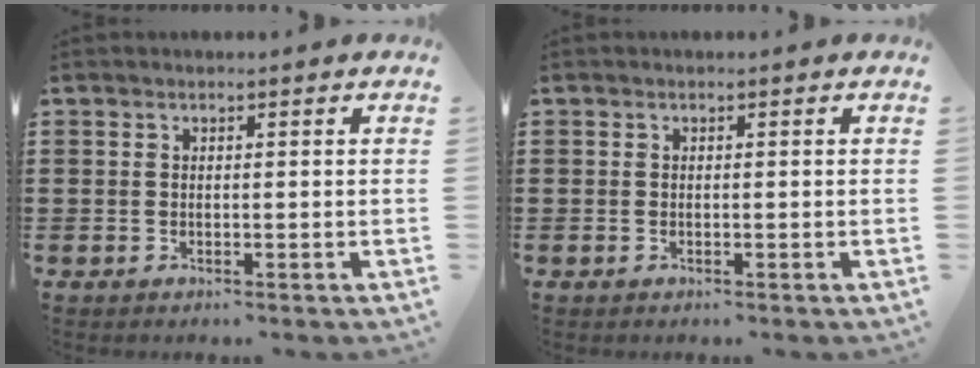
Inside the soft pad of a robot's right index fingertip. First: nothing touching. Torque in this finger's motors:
{"motor_torque": [0.00, 1.00, -0.02, -0.01]}